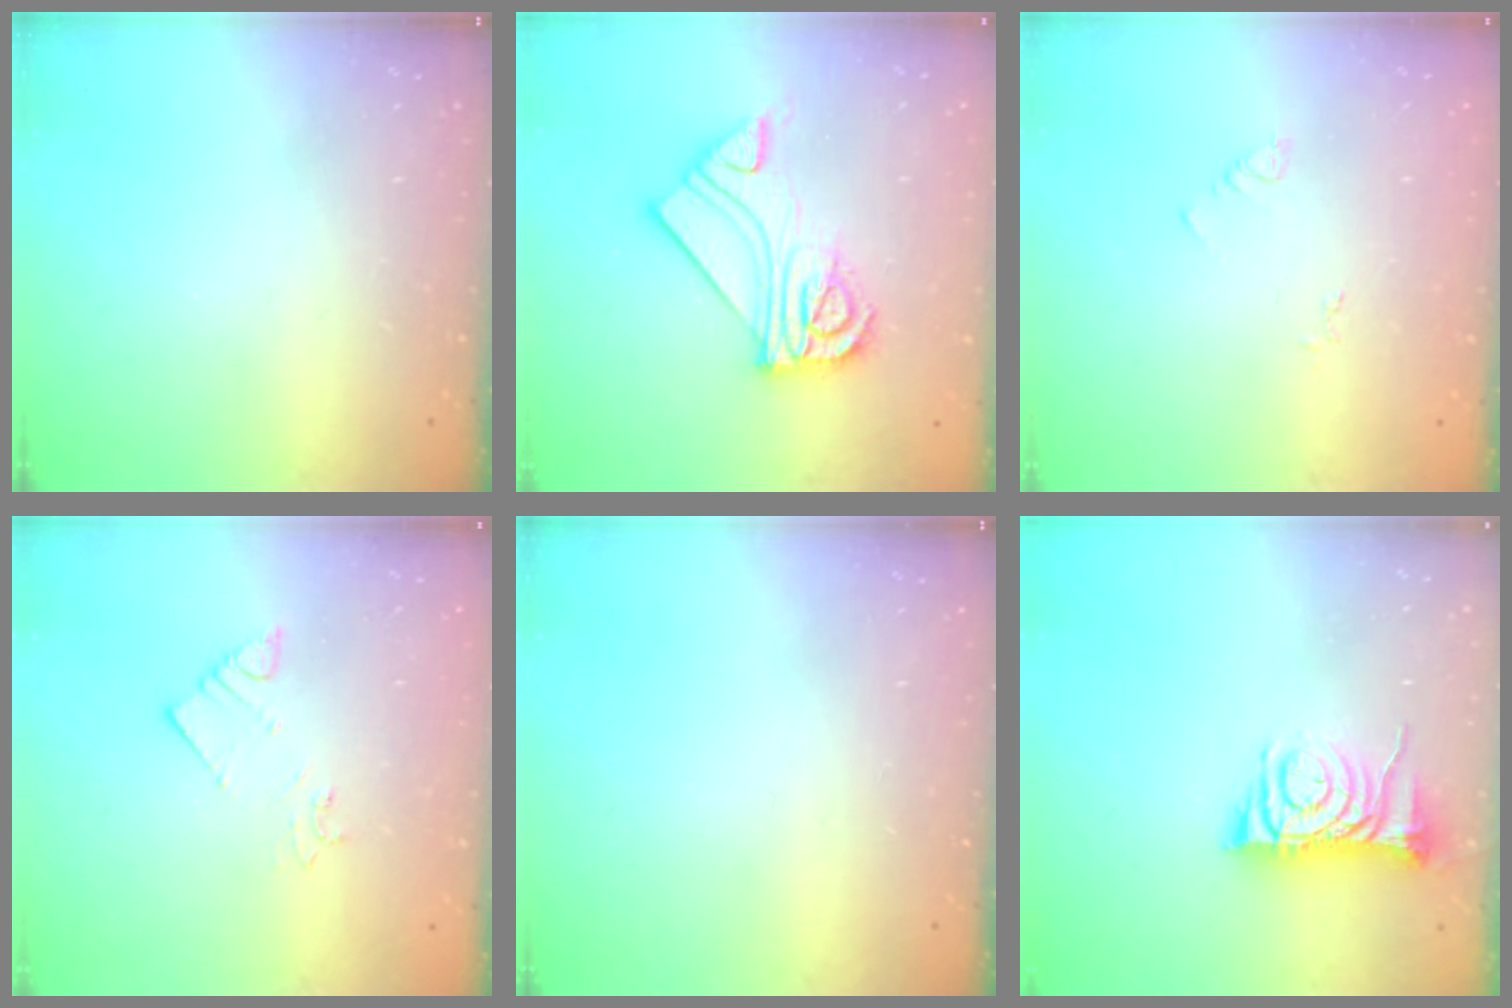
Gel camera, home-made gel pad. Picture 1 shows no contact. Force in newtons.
{"total": 13.3, "press": 13.3, "slide": 1.3}
{"total": 2.9, "press": 2.9, "slide": 0.4}
{"total": 2.8, "press": 2.7, "slide": 0.5}
{"total": 0.0}
{"total": 8.0, "press": 8.0, "slide": 0.1}